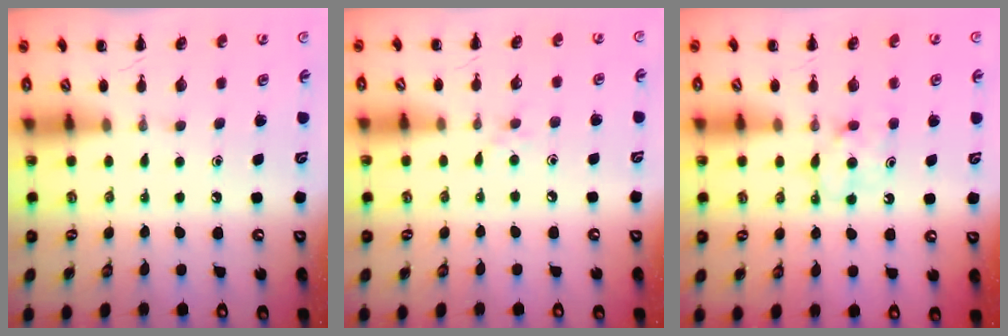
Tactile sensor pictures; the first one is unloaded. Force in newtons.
{"total": 3.5, "press": 3.2, "slide": 1.5}
{"total": 5.5, "press": 5.2, "slide": 1.6}